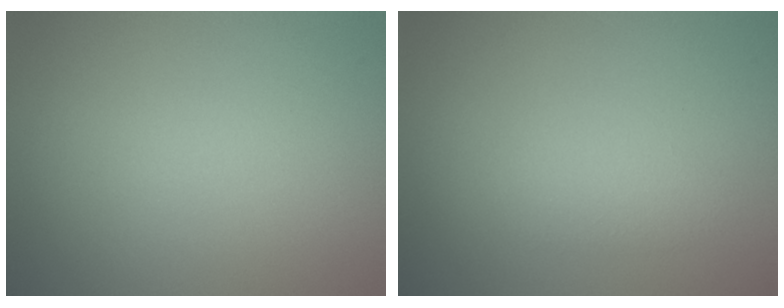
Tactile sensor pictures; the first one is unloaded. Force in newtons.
{"total": 1.6, "press": 1.6, "slide": 0.2}